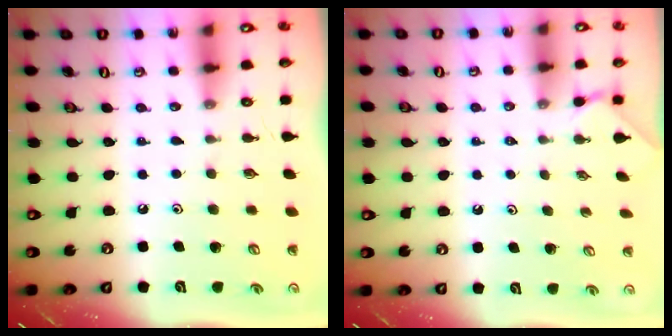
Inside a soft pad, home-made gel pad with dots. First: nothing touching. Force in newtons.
{"total": 0.9, "press": 0.9, "slide": 0.3}